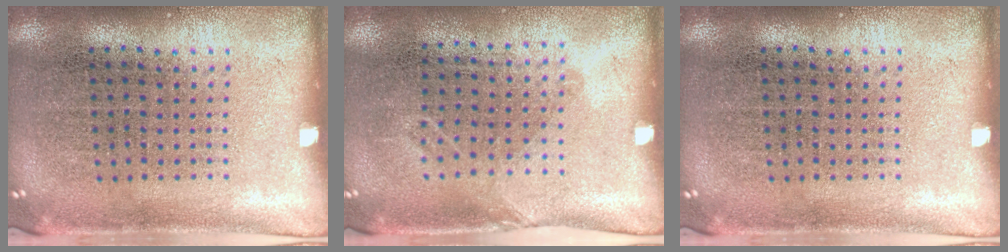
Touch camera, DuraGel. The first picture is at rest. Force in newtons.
{"total": 1.0, "press": 0.7, "slide": 0.7}
{"total": 0.0}